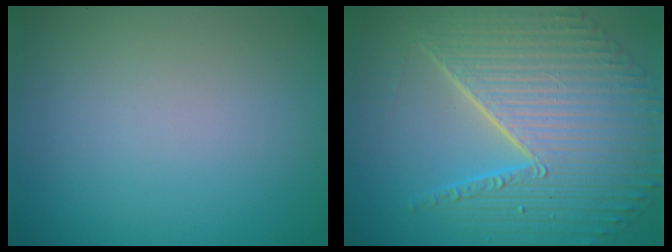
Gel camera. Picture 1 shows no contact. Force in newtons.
{"total": 10.9, "press": 7.1, "slide": 8.3}